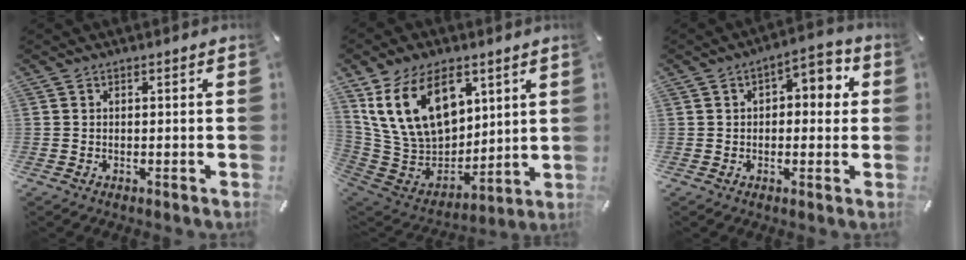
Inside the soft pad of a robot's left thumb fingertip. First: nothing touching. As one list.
[{"total": 20.4, "force": [9.6, 13.5, 12.0], "torque": [-0.250, -0.032, 0.179]}, {"total": 5.5, "force": [0.6, 3.3, 4.4], "torque": [-0.053, -0.001, -0.001]}]